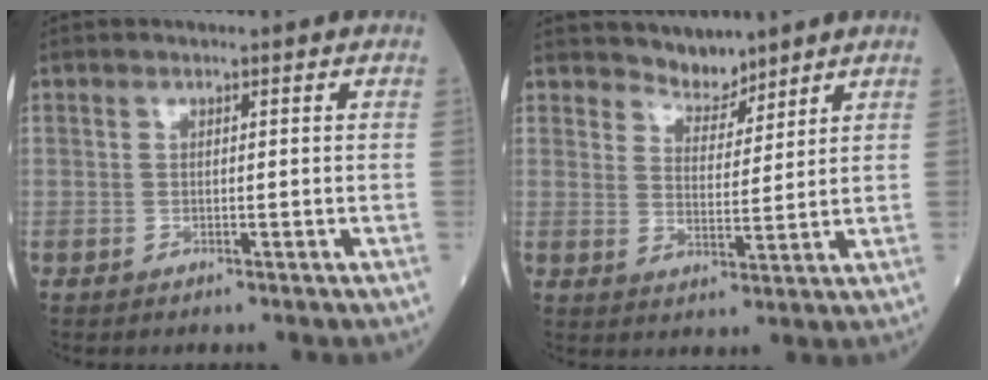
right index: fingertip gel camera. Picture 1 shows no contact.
{"total": 4.3, "force": [4.1, 1.3, 0.4], "torque": [-0.006, 0.004, 0.075]}